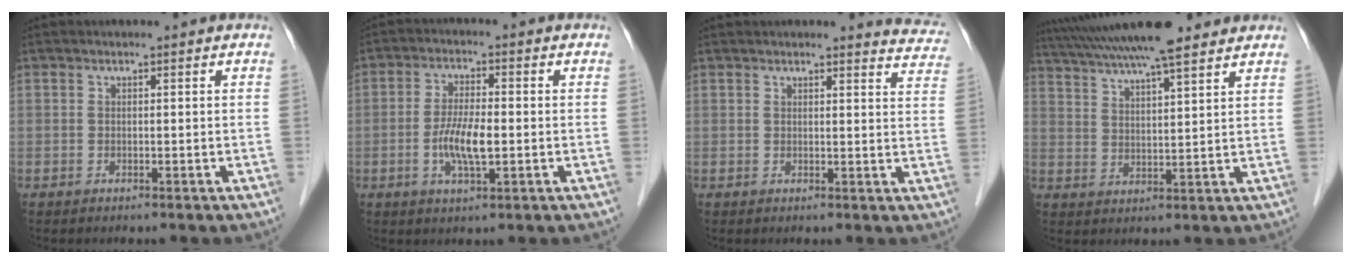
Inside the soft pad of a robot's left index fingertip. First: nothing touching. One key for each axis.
{"total": 6.1, "fx": -1.4, "fy": 1.4, "fz": 5.8, "tx": -0.120, "ty": -0.007, "tz": -0.026}
{"total": 7.0, "fx": 6.8, "fy": 1.0, "fz": 0.9, "tx": 0.015, "ty": -0.029, "tz": 0.044}
{"total": 17.0, "fx": 14.4, "fy": 1.8, "fz": 8.8, "tx": -0.160, "ty": 0.037, "tz": 0.224}